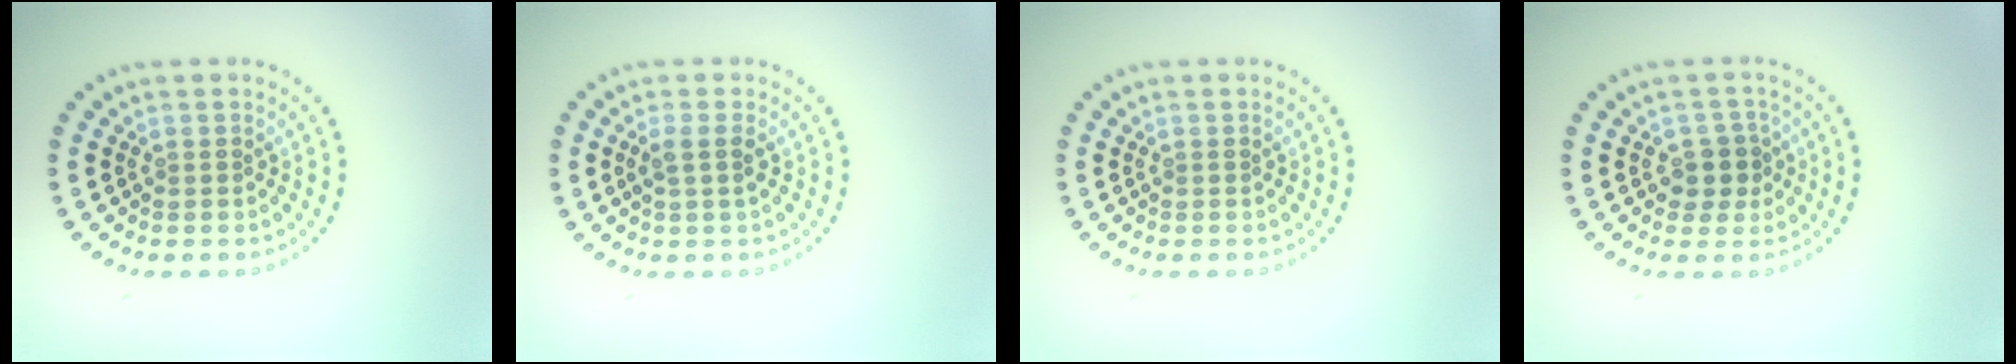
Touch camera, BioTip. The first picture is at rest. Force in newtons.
{"total": 1.5, "press": 1.3, "slide": 0.8}
{"total": 0.0}
{"total": 2.5, "press": 2.2, "slide": 1.3}